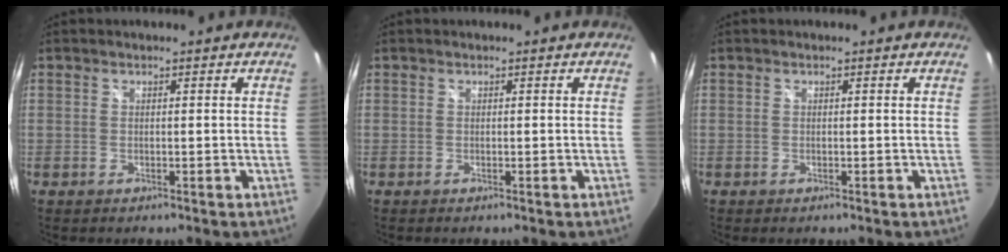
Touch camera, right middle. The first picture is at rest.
{"total": 0.0}
{"total": 0.0}